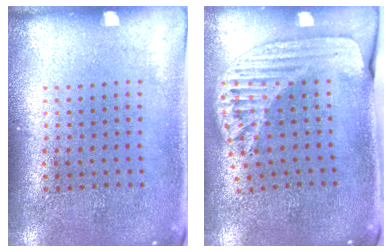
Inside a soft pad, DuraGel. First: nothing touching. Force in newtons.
{"total": 1.7, "press": 1.5, "slide": 0.7}